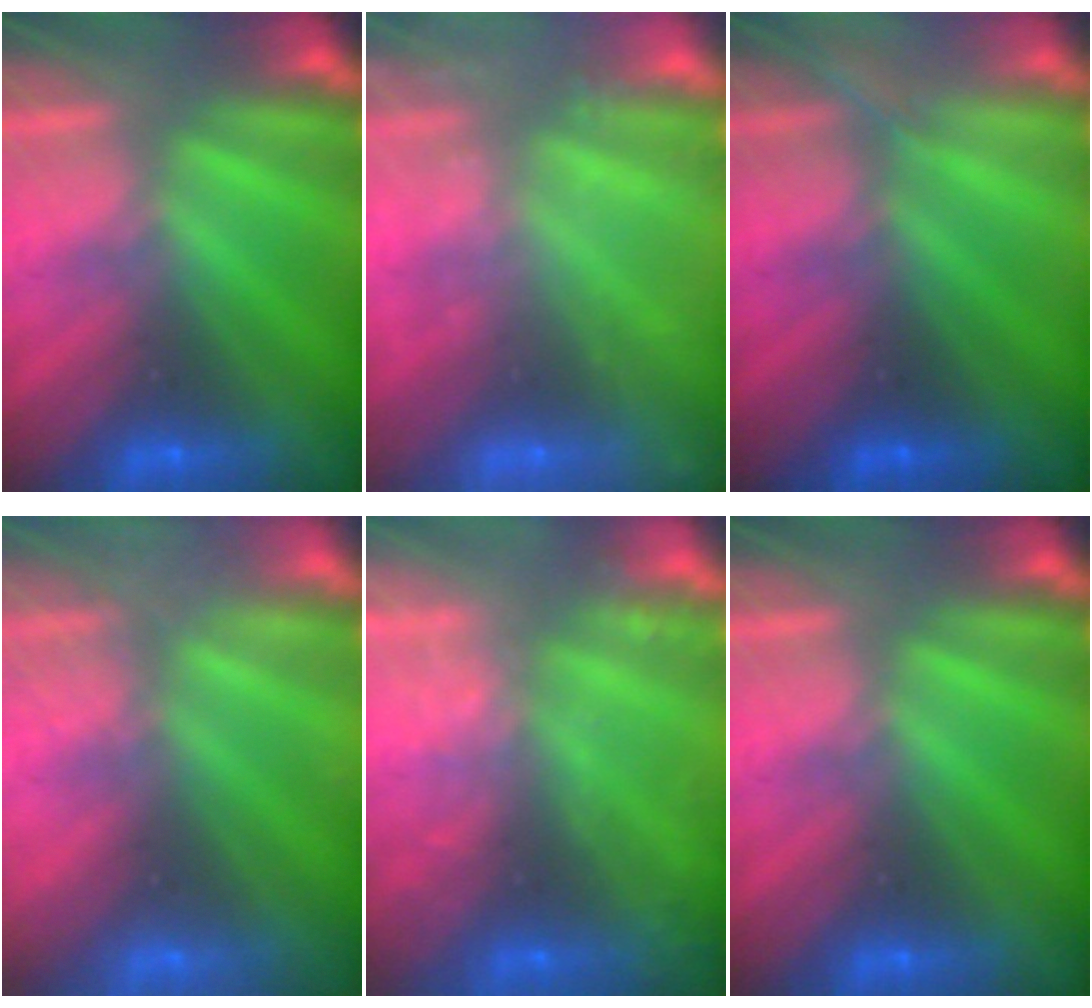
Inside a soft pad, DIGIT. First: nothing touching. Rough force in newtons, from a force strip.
{"total": 2.3}
{"total": 1.4}
{"total": 2.4}
{"total": 6.7}
{"total": 0.0}